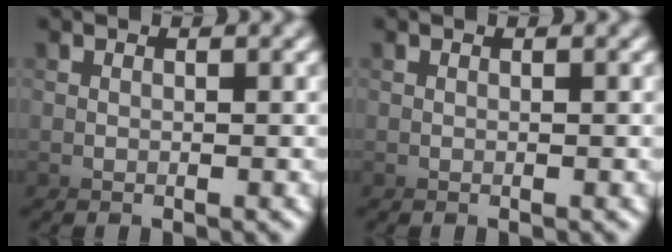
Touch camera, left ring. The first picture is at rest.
{"total": 0.0}